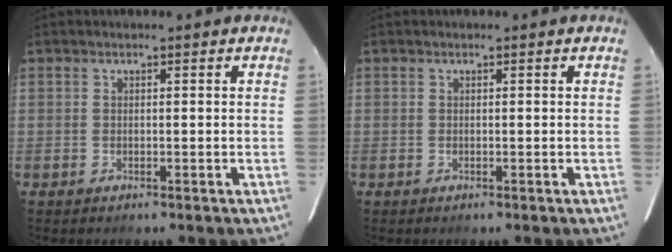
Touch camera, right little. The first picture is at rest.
{"total": 0.0}